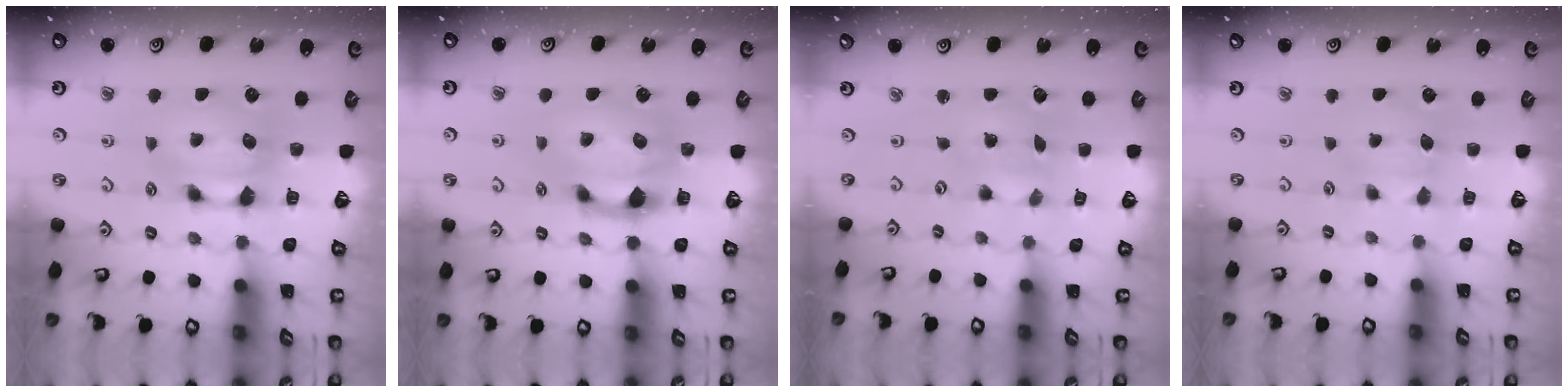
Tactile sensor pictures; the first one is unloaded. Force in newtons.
{"total": 1.9, "press": 1.4, "slide": 1.3}
{"total": 6.0, "press": 6.0, "slide": 0.6}
{"total": 2.0, "press": 1.9, "slide": 0.5}